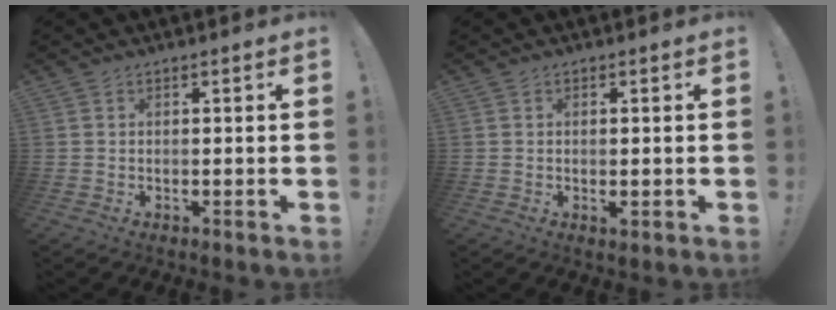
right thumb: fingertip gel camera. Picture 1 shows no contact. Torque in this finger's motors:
{"motor_torque": [0.20, -0.01, 0.16, -0.36, -0.03]}